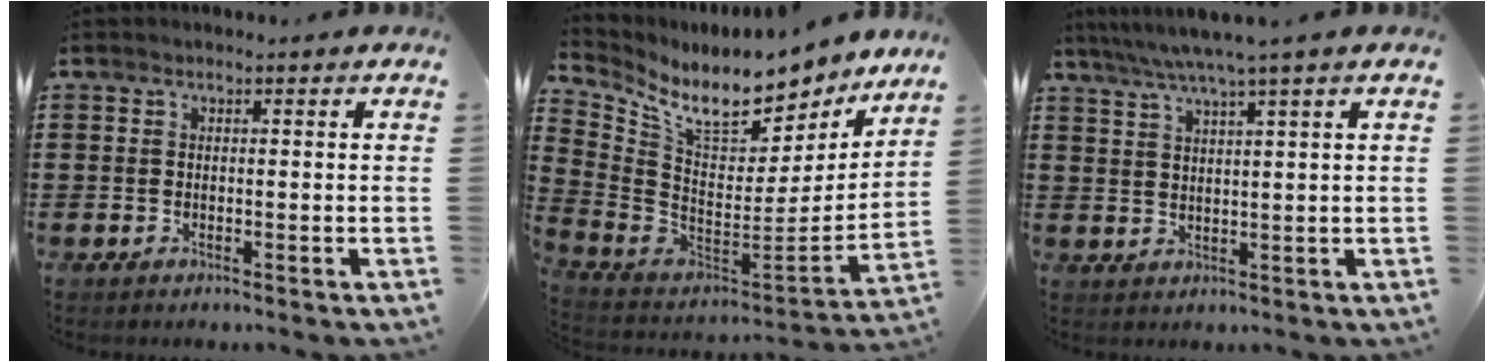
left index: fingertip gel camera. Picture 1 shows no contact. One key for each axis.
{"total": 9.8, "fx": 7.9, "fy": 3.0, "fz": 4.9, "tx": -0.119, "ty": -0.069, "tz": 0.136}
{"total": 4.2, "fx": 3.1, "fy": -0.7, "fz": 2.8, "tx": -0.062, "ty": -0.011, "tz": 0.050}